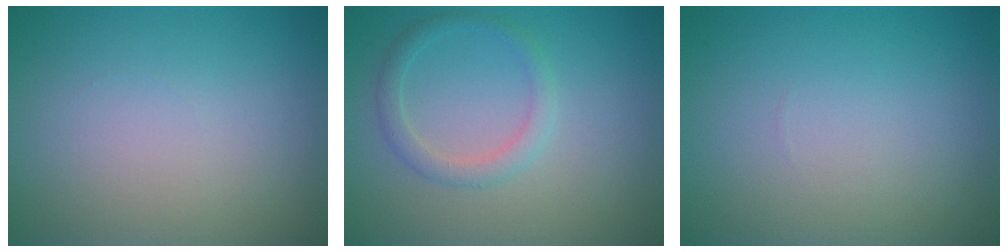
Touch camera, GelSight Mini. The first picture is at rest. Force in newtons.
{"total": 1.9, "press": 1.9, "slide": 0.2}
{"total": 0.0}